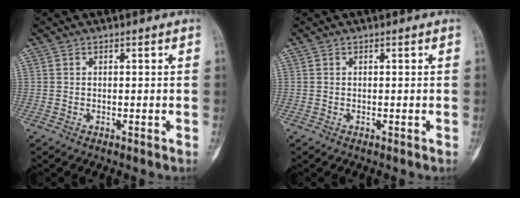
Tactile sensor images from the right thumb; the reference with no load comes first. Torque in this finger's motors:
{"motor_torque": [0.00, 0.00, 0.00, 0.00, 0.00]}